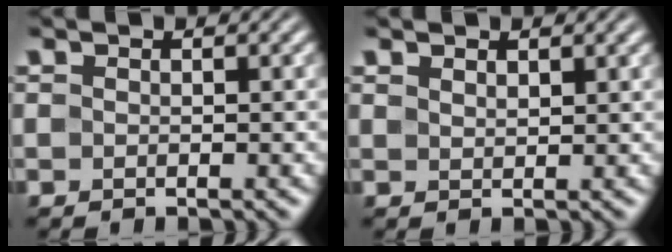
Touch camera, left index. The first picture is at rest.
{"total": 1.0, "force": [0.9, 0.3, 0.3], "torque": [-0.008, -0.001, 0.017]}